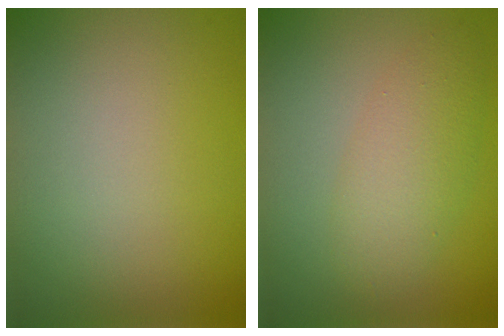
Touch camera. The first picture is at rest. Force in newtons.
{"total": 3.7, "press": 3.7, "slide": 0.1}